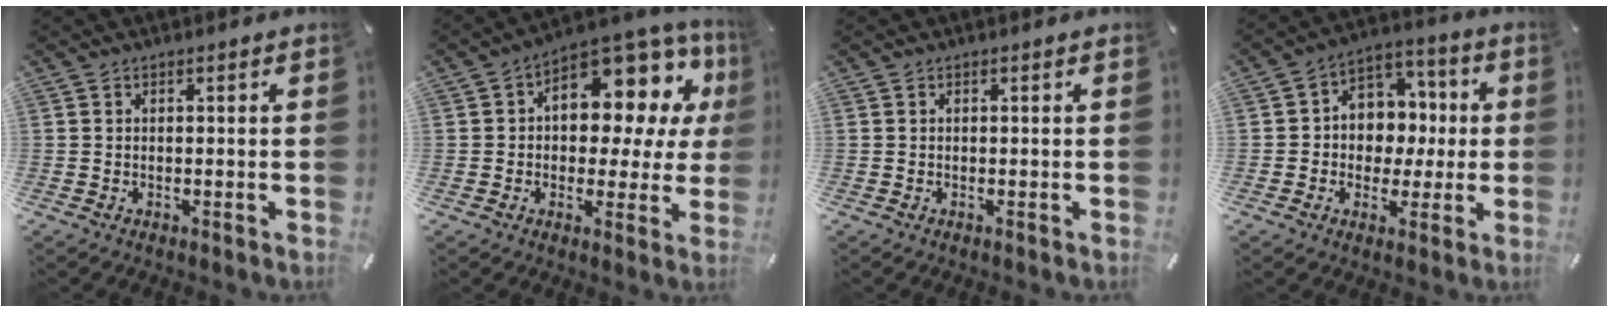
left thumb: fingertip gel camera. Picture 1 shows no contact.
{"total": 11.8, "force": [4.7, 7.7, 7.5], "torque": [-0.090, -0.056, 0.081]}
{"total": 0.0}
{"total": 9.1, "force": [-0.7, 8.8, 2.5], "torque": [-0.039, 0.007, -0.008]}